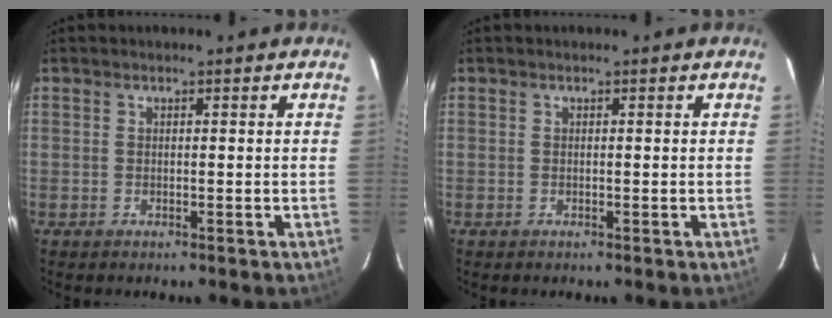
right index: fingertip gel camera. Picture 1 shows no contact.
{"total": 0.0}